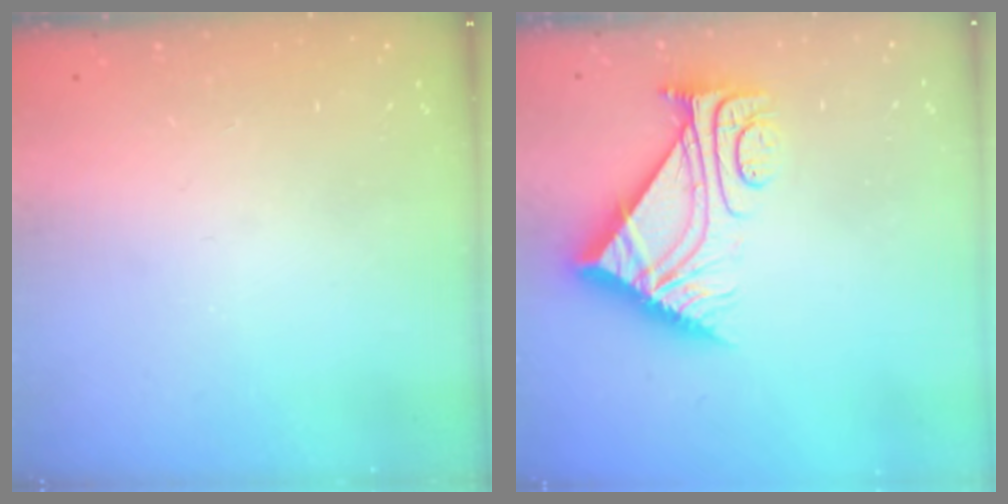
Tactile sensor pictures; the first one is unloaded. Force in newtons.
{"total": 10.5, "press": 10.5, "slide": 0.5}